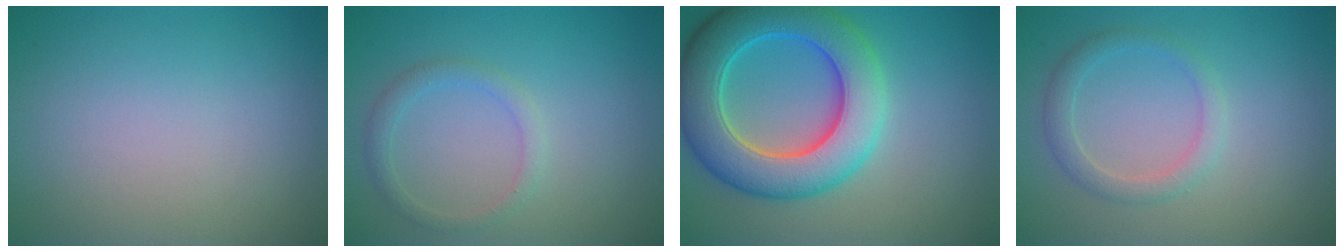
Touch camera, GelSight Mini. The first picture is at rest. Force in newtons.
{"total": 1.7, "press": 1.7, "slide": 0.2}
{"total": 9.5, "press": 9.5, "slide": 0.3}
{"total": 2.3, "press": 2.3, "slide": 0.1}